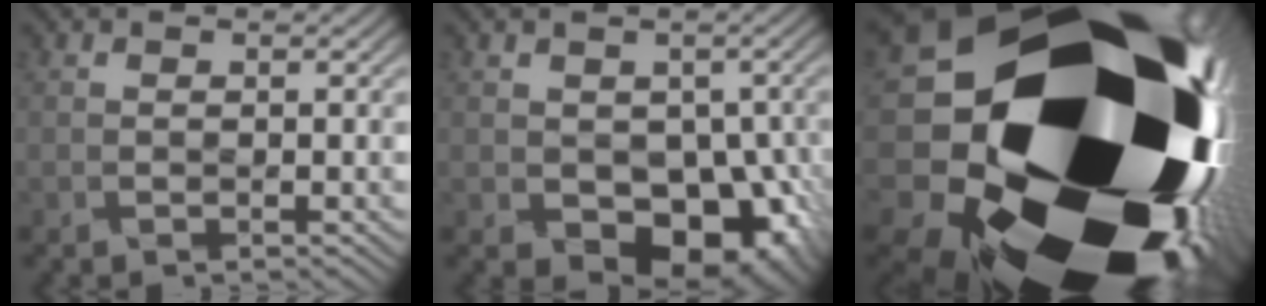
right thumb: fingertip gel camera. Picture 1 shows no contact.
{"total": 10.6, "force": [-2.7, 8.2, 6.2], "torque": [-0.082, -0.013, -0.050]}
{"total": 23.5, "force": [-3.3, 17.5, 15.2], "torque": [-0.238, -0.039, -0.111]}